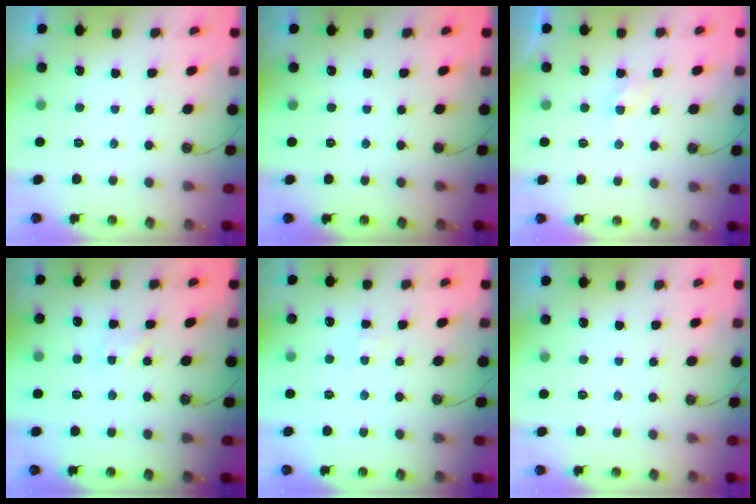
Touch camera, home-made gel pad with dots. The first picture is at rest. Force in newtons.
{"total": 0.0}
{"total": 2.8, "press": 2.7, "slide": 0.6}
{"total": 4.9, "press": 4.9, "slide": 0.6}
{"total": 2.5, "press": 2.4, "slide": 0.4}
{"total": 0.0}